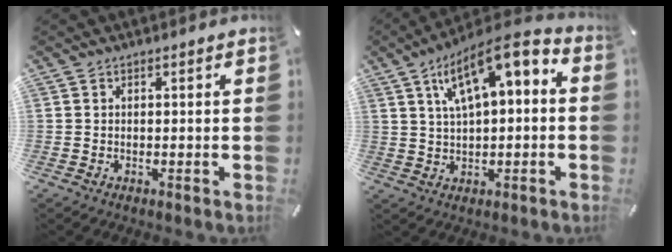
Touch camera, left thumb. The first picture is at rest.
{"total": 11.9, "force": [5.4, 5.4, 9.1], "torque": [-0.148, -0.020, 0.096]}